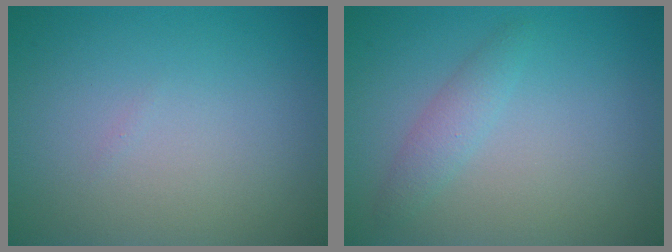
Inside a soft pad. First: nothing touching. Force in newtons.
{"total": 1.7, "press": 1.7, "slide": 0.0}